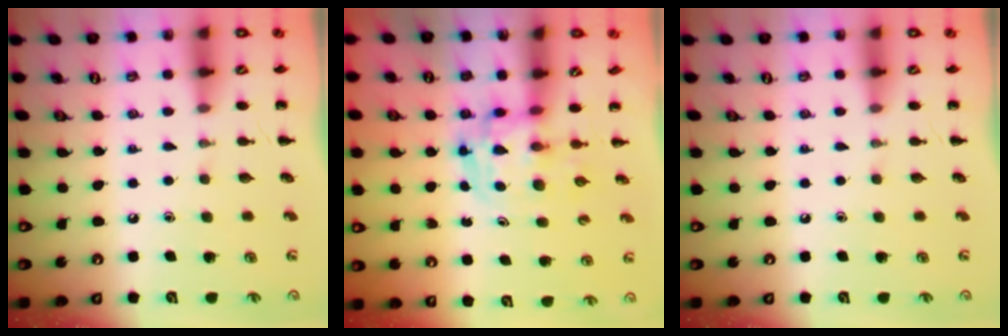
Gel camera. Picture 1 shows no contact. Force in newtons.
{"total": 3.6, "press": 3.5, "slide": 0.6}
{"total": 0.0}